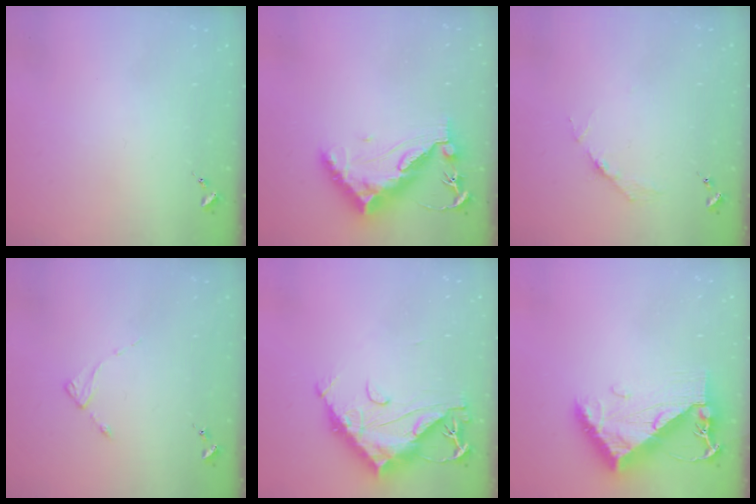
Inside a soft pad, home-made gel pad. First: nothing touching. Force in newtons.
{"total": 13.0, "press": 12.9, "slide": 0.7}
{"total": 3.6, "press": 3.6, "slide": 0.4}
{"total": 1.9, "press": 1.8, "slide": 0.3}
{"total": 15.1, "press": 15.1, "slide": 1.2}
{"total": 9.5, "press": 9.4, "slide": 1.0}